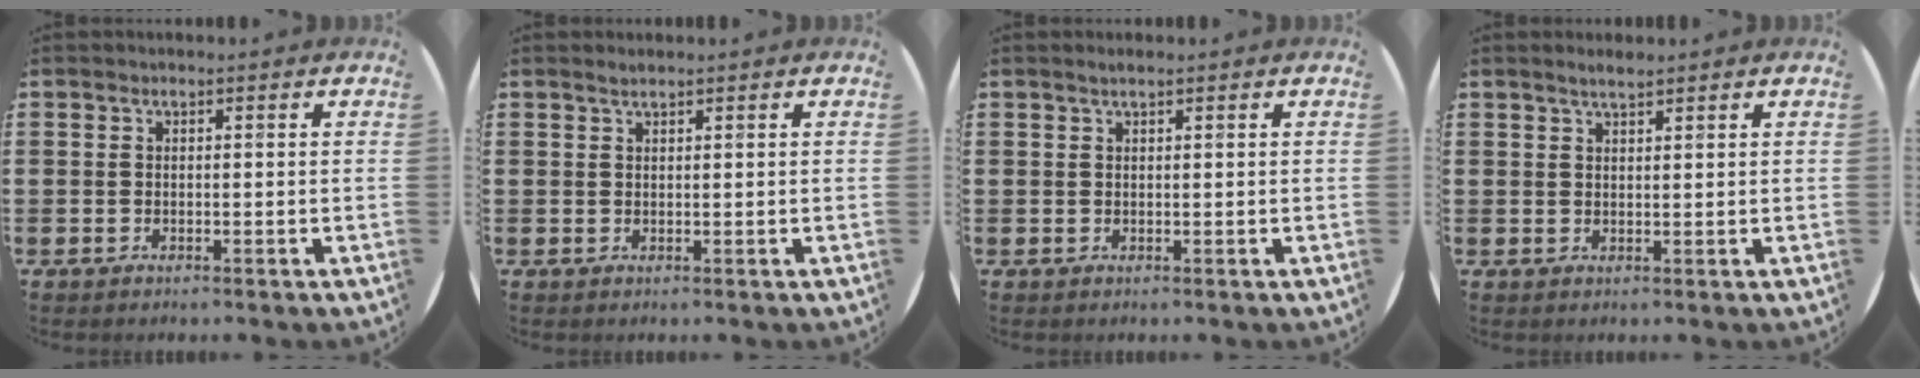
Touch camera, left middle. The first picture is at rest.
{"total": 0.9, "force": [0.8, -0.1, 0.3], "torque": [-0.007, -0.001, 0.015]}
{"total": 0.8, "force": [0.6, 0.0, 0.5], "torque": [-0.010, 0.001, 0.011]}
{"total": 1.7, "force": [1.5, 0.2, 0.7], "torque": [-0.015, 0.001, 0.028]}